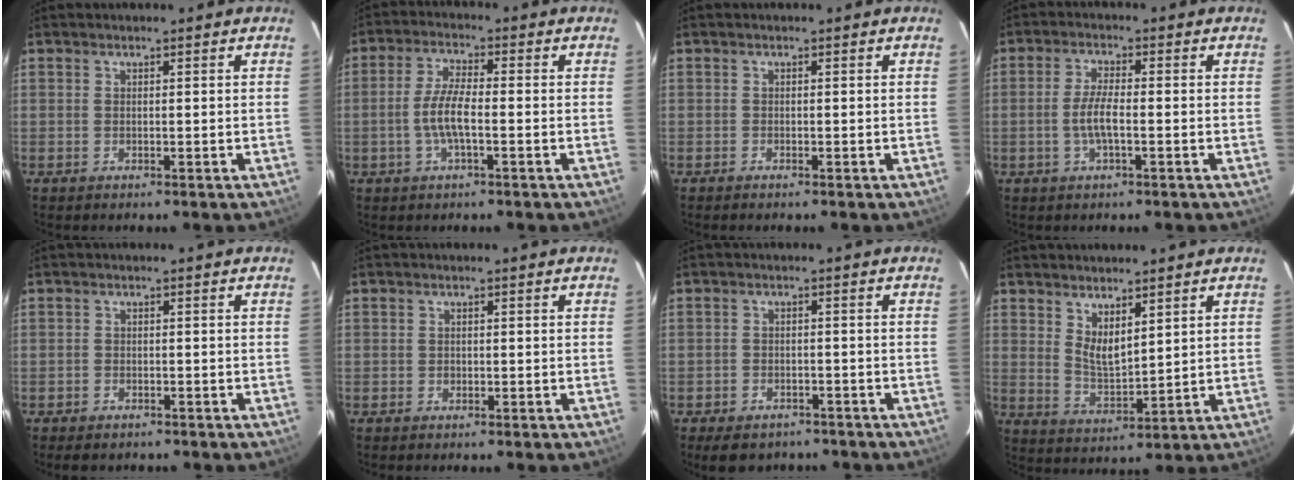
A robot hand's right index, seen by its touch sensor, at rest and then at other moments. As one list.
[{"total": 6.1, "force": [-1.6, 1.5, 5.7], "torque": [-0.118, 0.002, -0.031]}, {"total": 0.6, "force": [-0.5, 0.1, 0.2], "torque": [-0.005, -0.001, -0.012]}, {"total": 4.7, "force": [-1.2, 1.0, 4.4], "torque": [-0.089, -0.001, -0.023]}, {"total": 2.9, "force": [-2.4, 1.4, 0.9], "torque": [-0.027, -0.004, -0.038]}, {"total": 0.8, "force": [-0.2, 0.7, 0.2], "torque": [-0.001, 0.000, -0.004]}, {"total": 7.7, "force": [-5.9, 4.1, 2.6], "torque": [-0.065, 0.003, -0.080]}, {"total": 5.8, "force": [3.8, 2.1, 3.8], "torque": [-0.065, -0.010, 0.074]}]